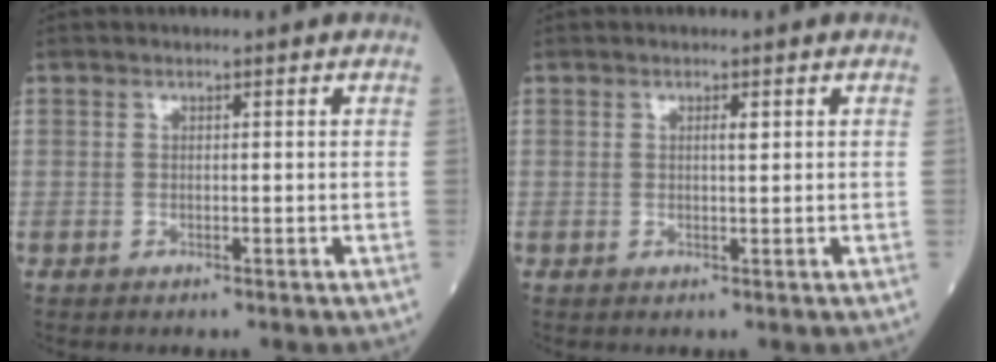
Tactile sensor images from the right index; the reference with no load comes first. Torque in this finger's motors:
{"motor_torque": [0.36, 0.24, 0.11, 0.05]}